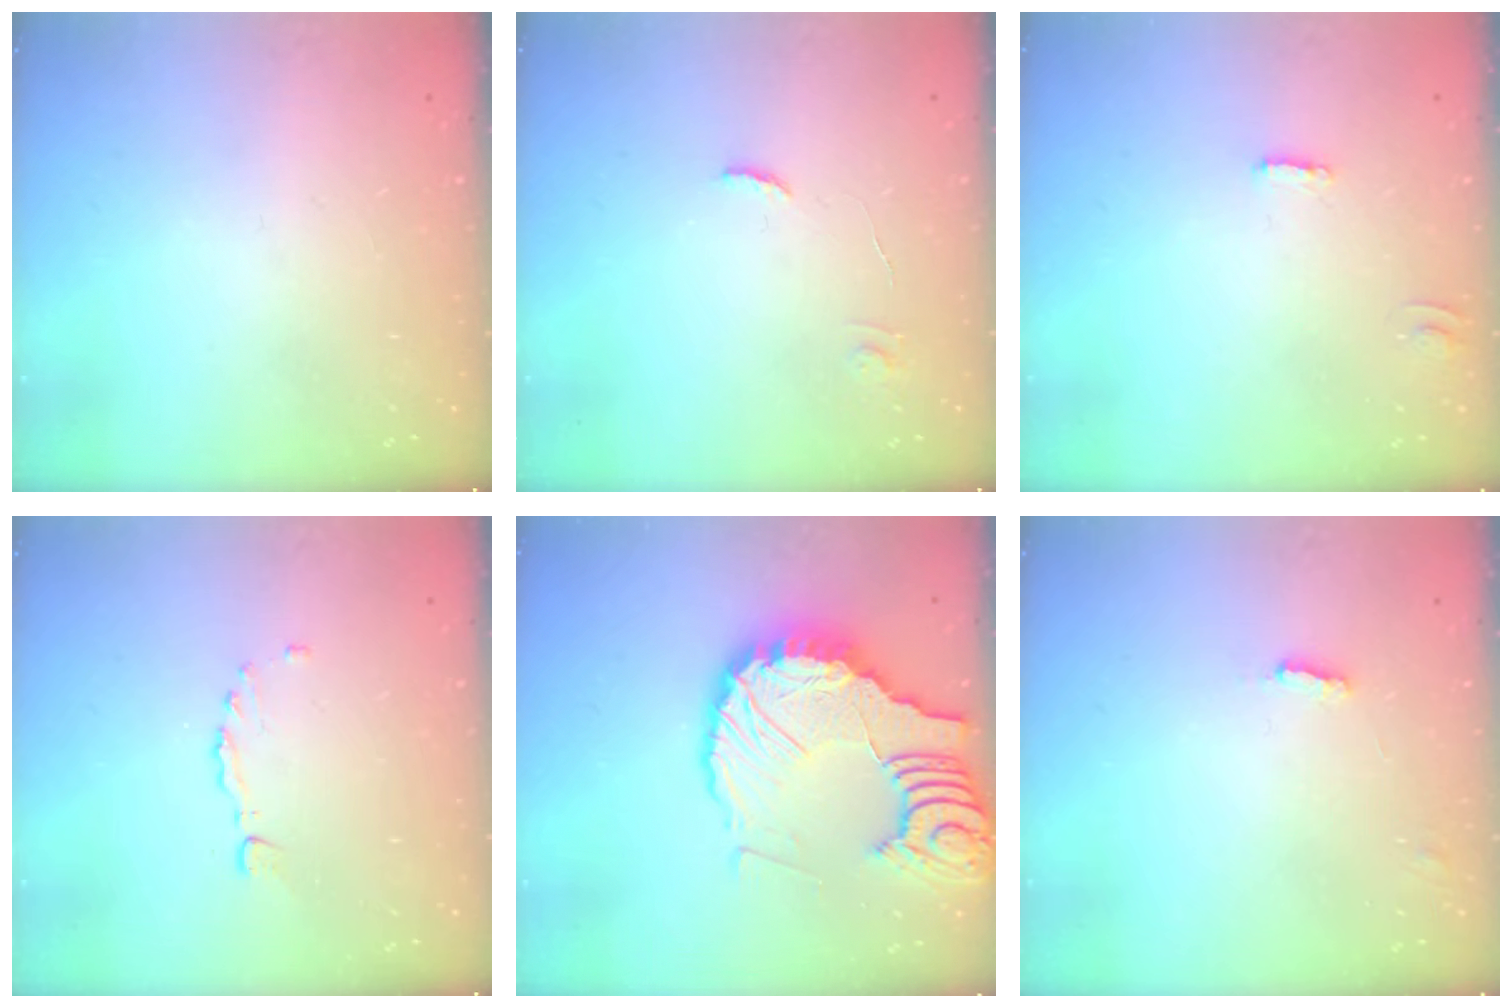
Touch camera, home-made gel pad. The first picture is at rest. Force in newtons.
{"total": 5.8, "press": 5.8, "slide": 0.4}
{"total": 2.0, "press": 2.0, "slide": 0.1}
{"total": 1.4, "press": 1.3, "slide": 0.3}
{"total": 17.5, "press": 17.3, "slide": 2.1}
{"total": 1.9, "press": 1.9, "slide": 0.2}